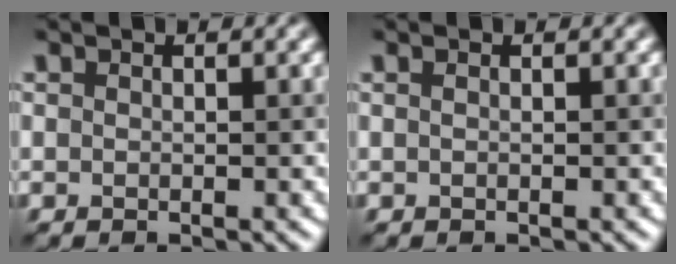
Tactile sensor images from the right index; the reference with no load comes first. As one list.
[{"total": 0.7, "force": [0.2, 0.4, 0.5], "torque": [-0.002, -0.005, -0.002]}]